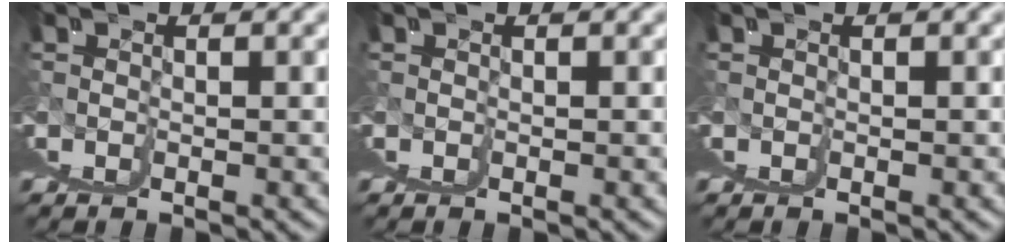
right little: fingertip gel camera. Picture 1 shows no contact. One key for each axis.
{"total": 0.0}
{"total": 0.0}